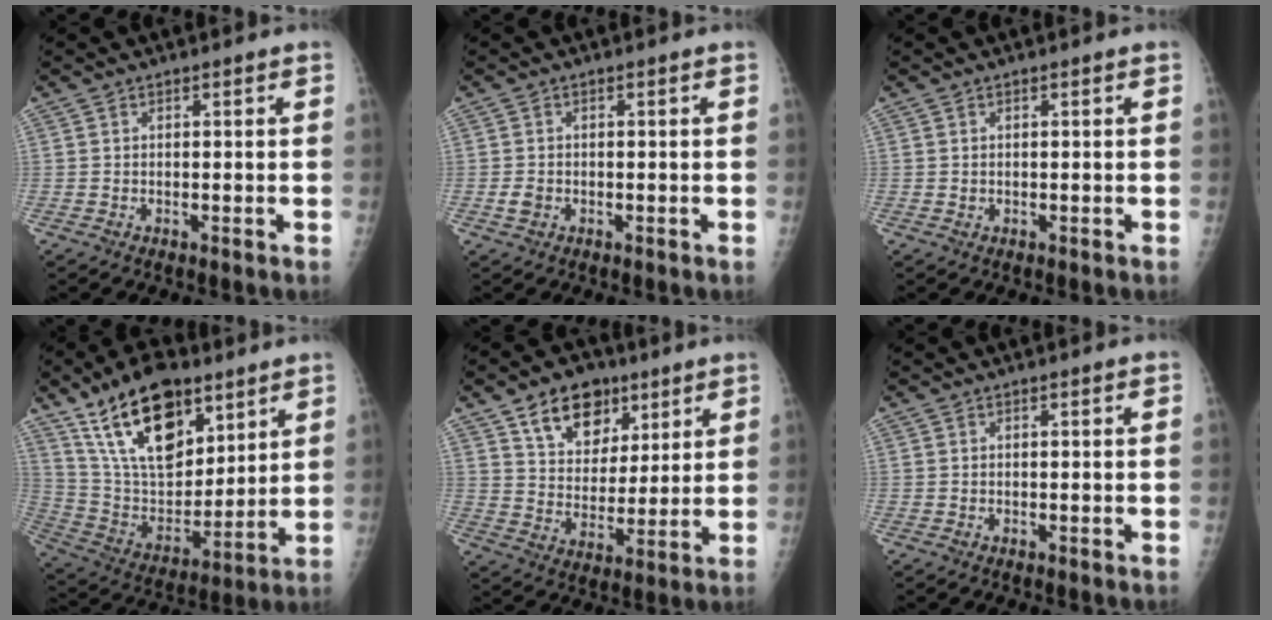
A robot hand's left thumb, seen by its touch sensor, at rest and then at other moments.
{"total": 1.9, "force": [-0.5, 1.5, 1.0], "torque": [-0.015, 0.001, -0.007]}
{"total": 0.5, "force": [0.2, 0.5, 0.2], "torque": [0.002, 0.000, 0.002]}
{"total": 21.9, "force": [13.1, 11.1, 13.6], "torque": [-0.204, -0.055, 0.245]}
{"total": 13.4, "force": [7.8, 9.0, 6.1], "torque": [-0.061, -0.037, 0.133]}
{"total": 0.0}